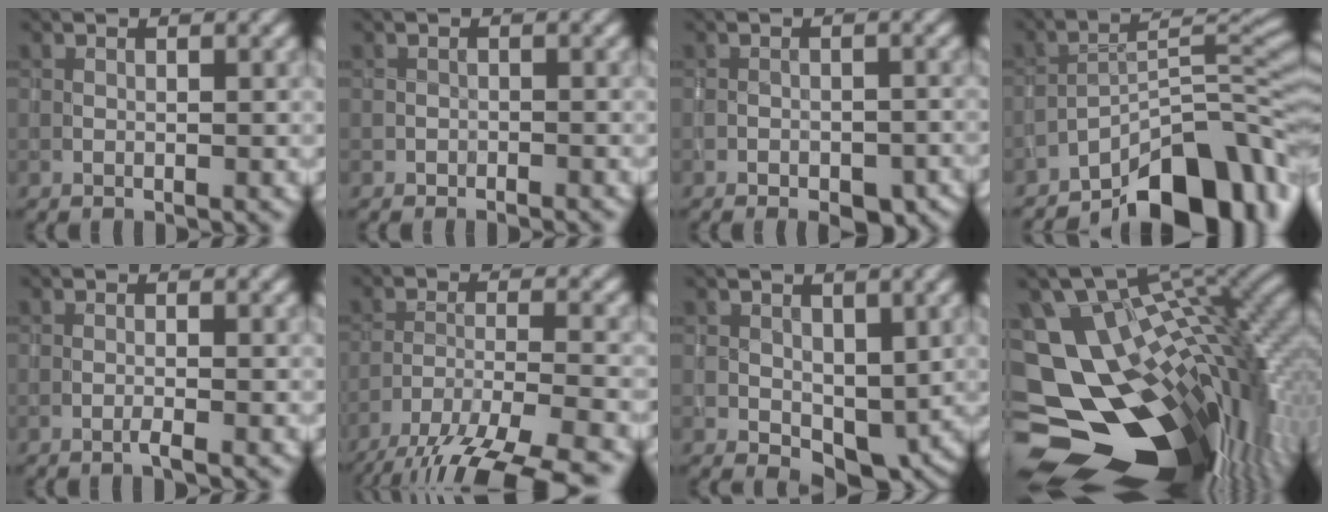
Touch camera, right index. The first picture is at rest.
{"total": 0.8, "force": [-0.7, 0.2, -0.2], "torque": [0.006, -0.001, -0.012]}
{"total": 5.4, "force": [-3.8, 2.8, 2.7], "torque": [-0.026, -0.003, -0.044]}
{"total": 10.5, "force": [-8.0, 3.1, 6.1], "torque": [-0.063, 0.015, -0.144]}
{"total": 0.9, "force": [-0.6, 0.0, 0.6], "torque": [-0.008, 0.002, -0.015]}
{"total": 11.8, "force": [-9.9, 2.7, 5.9], "torque": [-0.098, -0.021, -0.144]}
{"total": 3.2, "force": [0.2, 2.3, 2.2], "torque": [-0.027, -0.010, 0.007]}
{"total": 17.2, "force": [-4.5, 10.9, 12.6], "torque": [-0.196, -0.015, -0.028]}